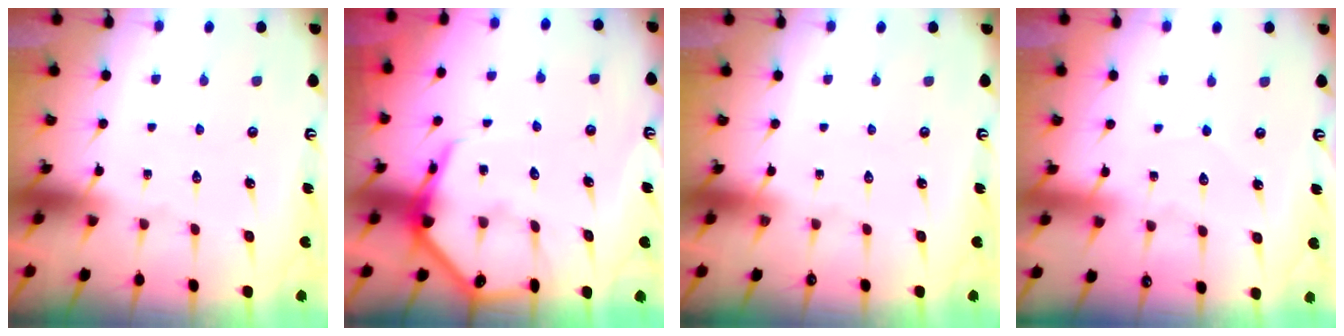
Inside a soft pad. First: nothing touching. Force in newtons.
{"total": 6.6, "press": 6.5, "slide": 0.7}
{"total": 0.0}
{"total": 2.8, "press": 2.8, "slide": 0.3}